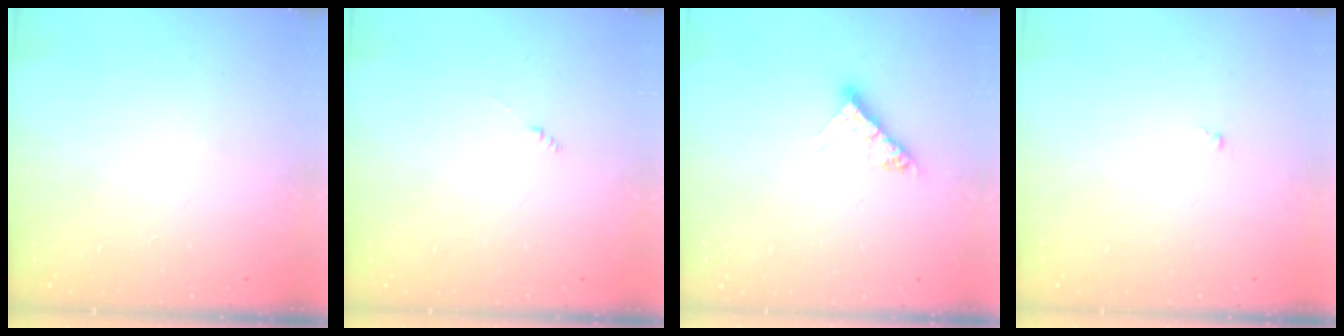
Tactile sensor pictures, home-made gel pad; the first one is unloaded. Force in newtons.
{"total": 0.0}
{"total": 7.6, "press": 7.6, "slide": 0.7}
{"total": 0.0}